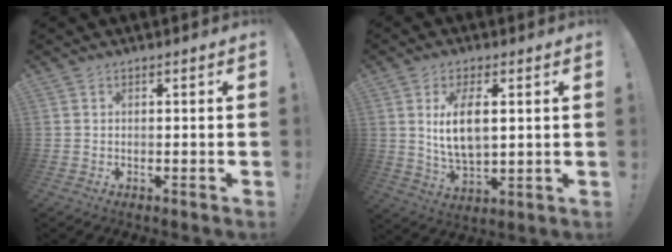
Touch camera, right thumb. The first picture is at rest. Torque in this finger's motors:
{"motor_torque": [-0.37, 0.32, 0.58, 0.65, 0.26]}